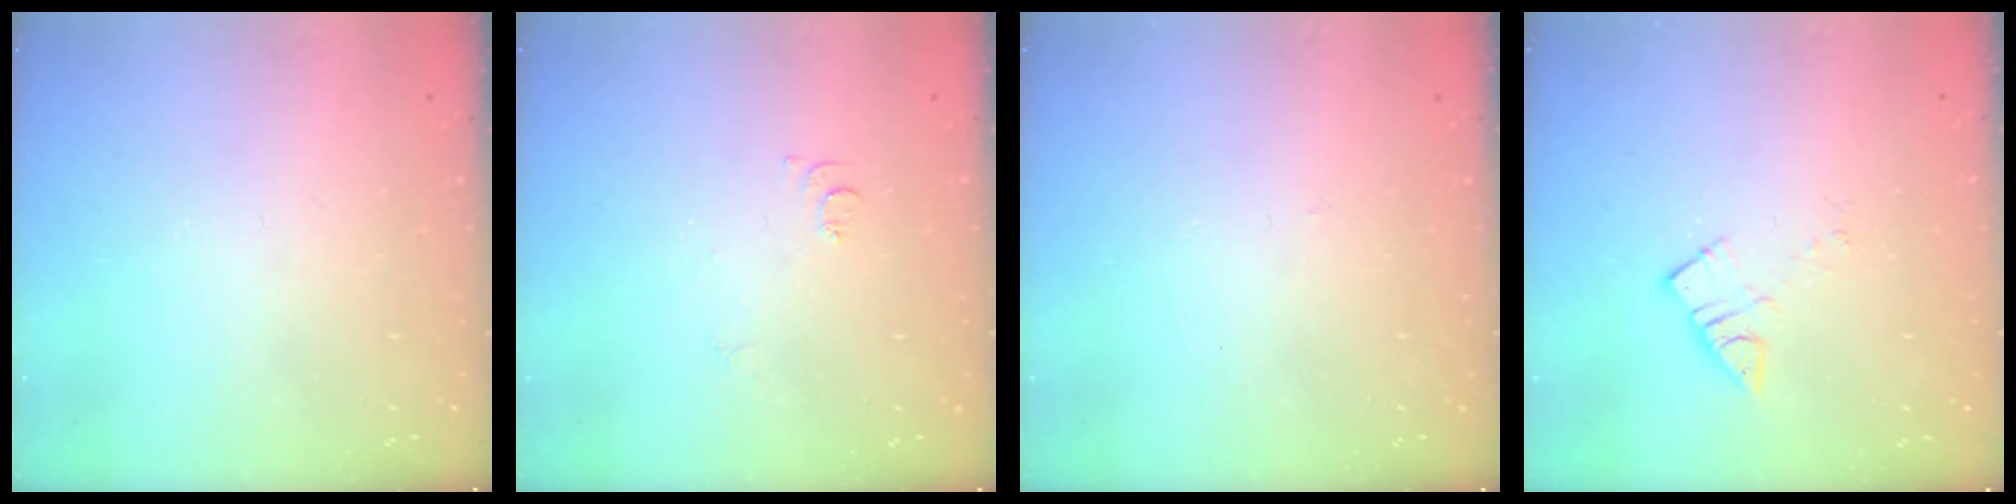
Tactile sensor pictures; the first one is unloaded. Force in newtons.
{"total": 5.7, "press": 5.6, "slide": 0.7}
{"total": 2.7, "press": 2.7, "slide": 0.5}
{"total": 4.4, "press": 4.4, "slide": 0.4}